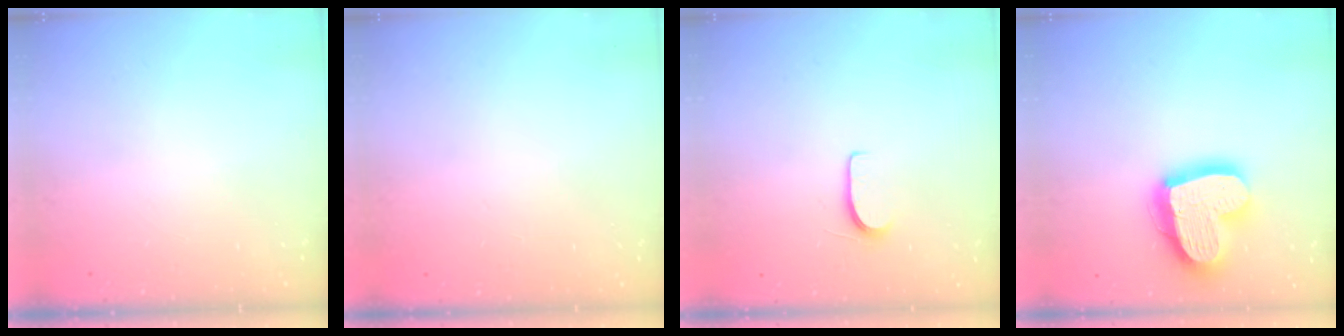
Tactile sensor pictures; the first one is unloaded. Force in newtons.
{"total": 0.0}
{"total": 5.1, "press": 5.1, "slide": 0.6}
{"total": 20.2, "press": 20.1, "slide": 2.0}